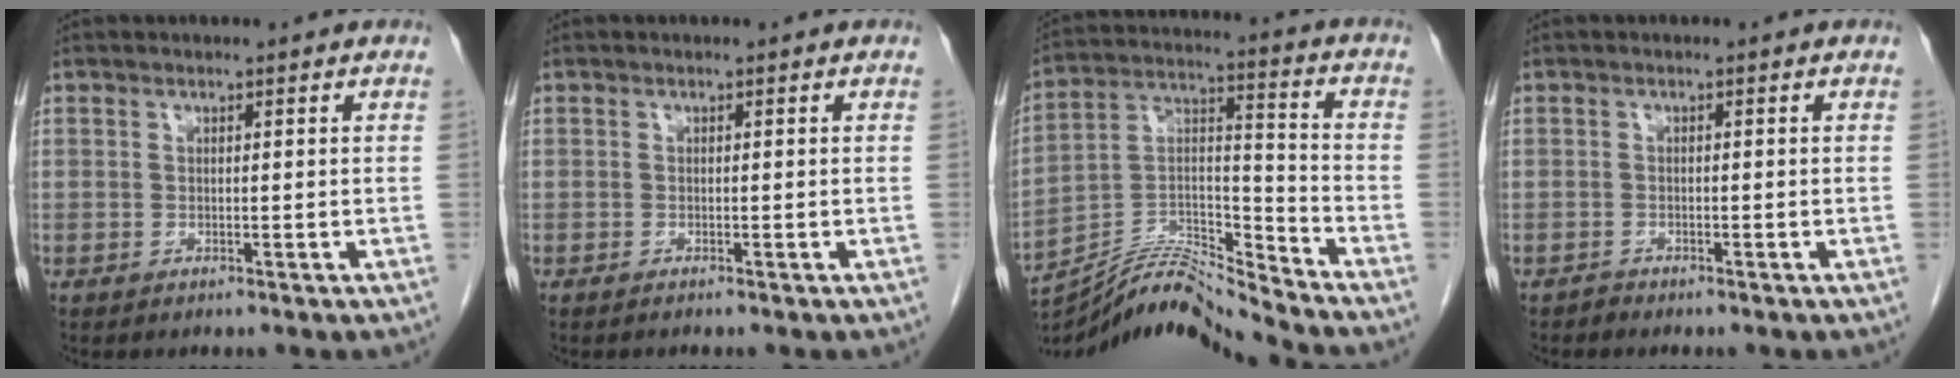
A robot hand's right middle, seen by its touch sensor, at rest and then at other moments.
{"total": 0.0}
{"total": 13.8, "force": [-13.4, -1.2, 3.3], "torque": [-0.053, 0.042, -0.246]}
{"total": 0.5, "force": [-0.5, 0.1, -0.2], "torque": [0.003, -0.001, -0.011]}